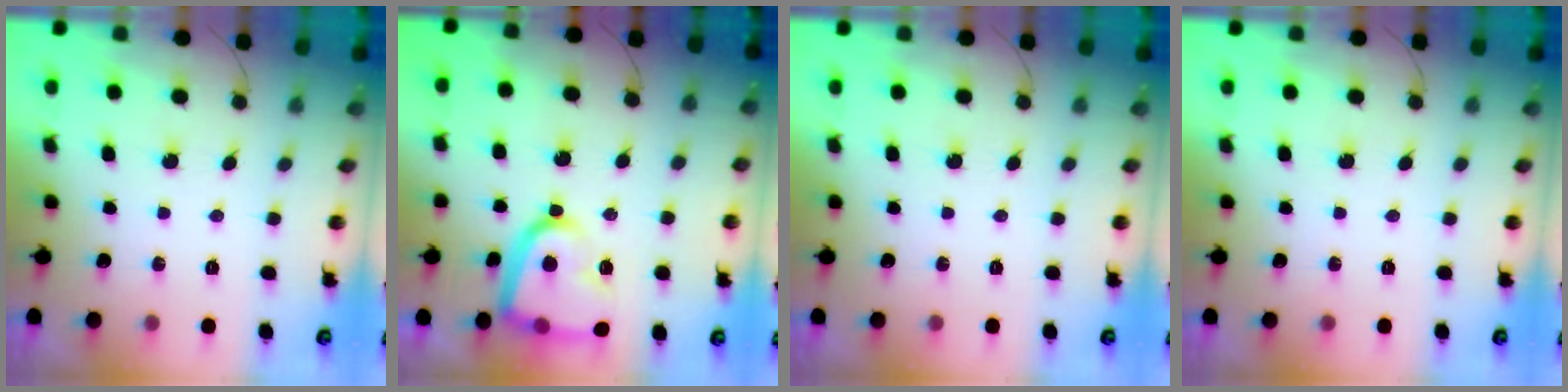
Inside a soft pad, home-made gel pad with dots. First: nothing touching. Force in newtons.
{"total": 17.2, "press": 17.1, "slide": 1.5}
{"total": 0.0}
{"total": 0.0}